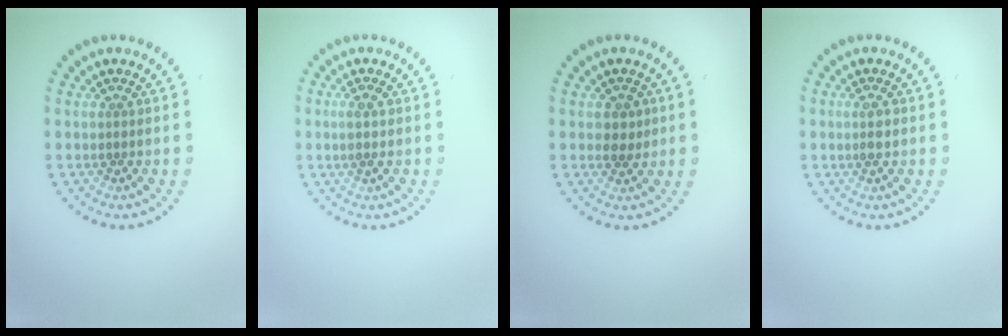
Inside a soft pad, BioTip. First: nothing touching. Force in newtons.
{"total": 1.5, "press": 1.3, "slide": 0.7}
{"total": 1.3, "press": 1.2, "slide": 0.6}
{"total": 1.6, "press": 1.4, "slide": 0.7}